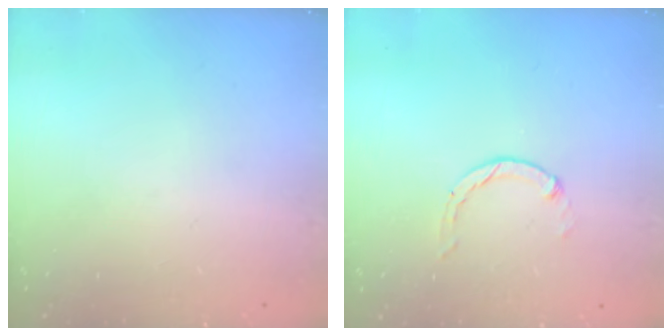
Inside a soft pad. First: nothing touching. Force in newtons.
{"total": 0.8, "press": 0.7, "slide": 0.2}